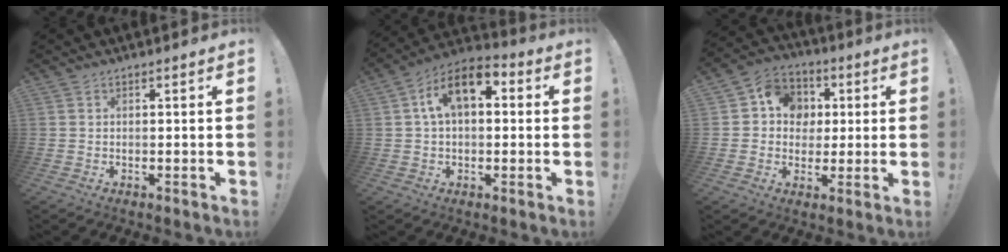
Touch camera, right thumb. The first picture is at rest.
{"total": 11.1, "force": [3.6, 6.4, 8.3], "torque": [-0.136, 0.005, 0.068]}
{"total": 10.3, "force": [1.5, 9.5, 3.8], "torque": [-0.053, 0.002, 0.035]}